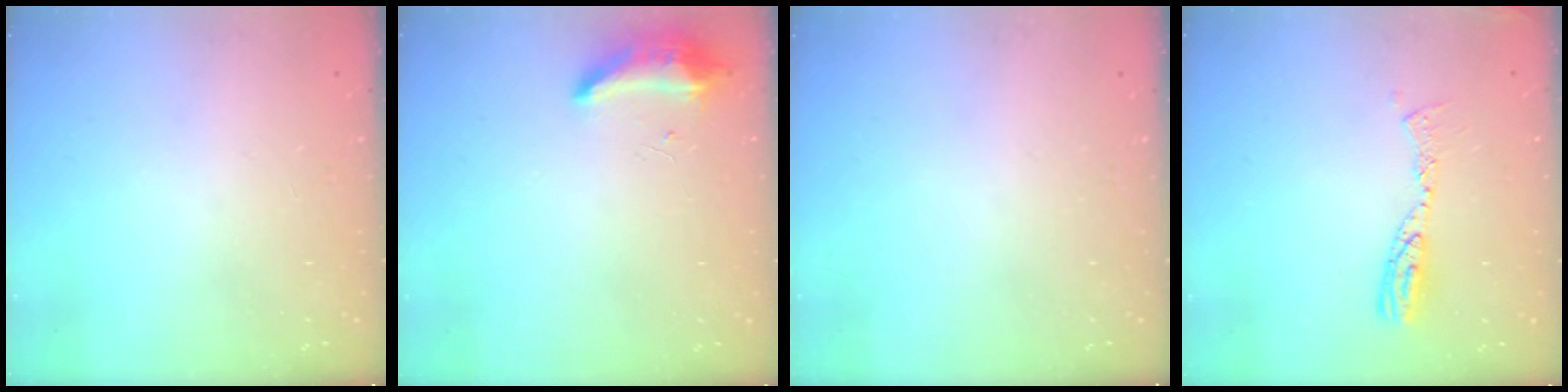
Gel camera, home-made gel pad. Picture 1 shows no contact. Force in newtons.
{"total": 8.0, "press": 8.0, "slide": 0.4}
{"total": 0.0}
{"total": 9.2, "press": 9.1, "slide": 0.7}